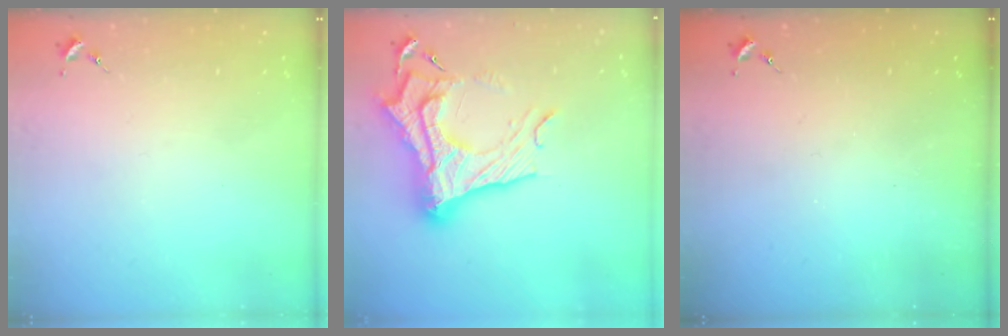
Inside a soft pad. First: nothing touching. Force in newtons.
{"total": 26.5, "press": 26.4, "slide": 2.0}
{"total": 0.0}